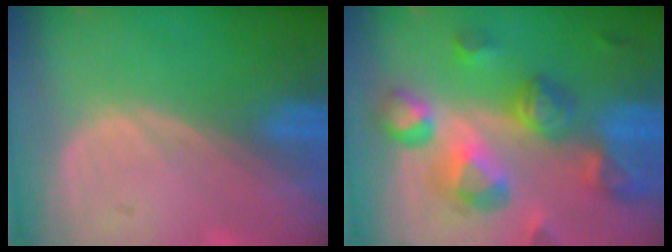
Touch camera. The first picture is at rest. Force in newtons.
{"total": 10.7, "press": 9.6, "slide": 4.7}